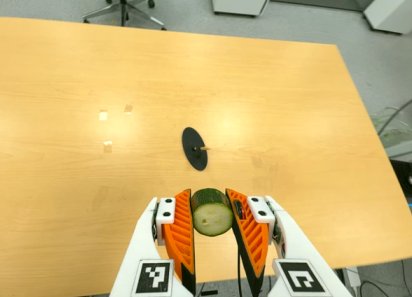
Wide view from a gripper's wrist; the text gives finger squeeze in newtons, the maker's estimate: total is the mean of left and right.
{"total": 10.9, "left": 10.5, "right": 11.3}